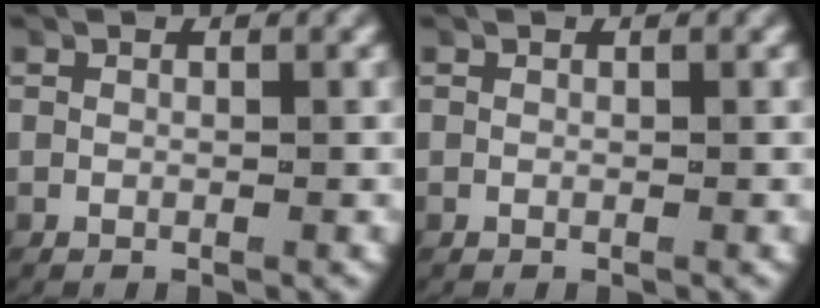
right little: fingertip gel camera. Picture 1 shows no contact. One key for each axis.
{"total": 0.0}